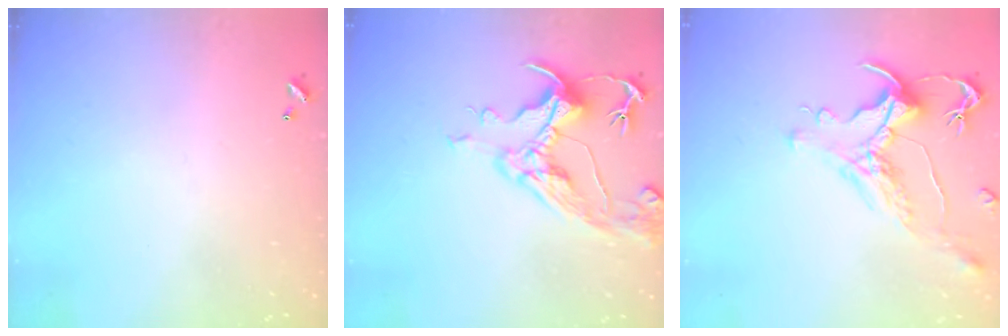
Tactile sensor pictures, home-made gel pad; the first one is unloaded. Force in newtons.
{"total": 8.7, "press": 8.5, "slide": 1.4}
{"total": 1.6, "press": 1.0, "slide": 1.3}